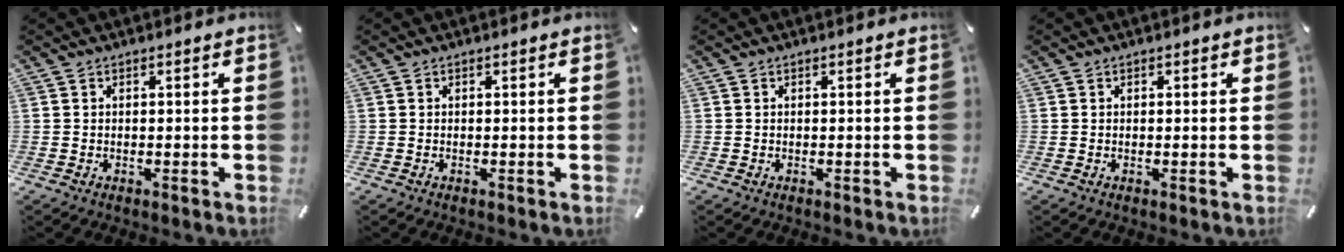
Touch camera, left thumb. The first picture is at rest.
{"total": 0.0}
{"total": 0.0}
{"total": 0.0}